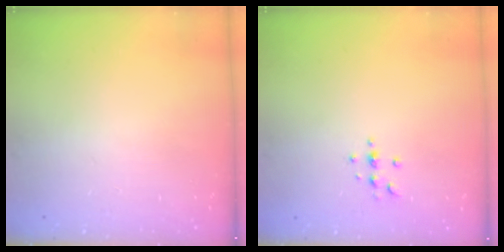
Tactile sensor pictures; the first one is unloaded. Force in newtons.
{"total": 2.9, "press": 2.9, "slide": 0.4}